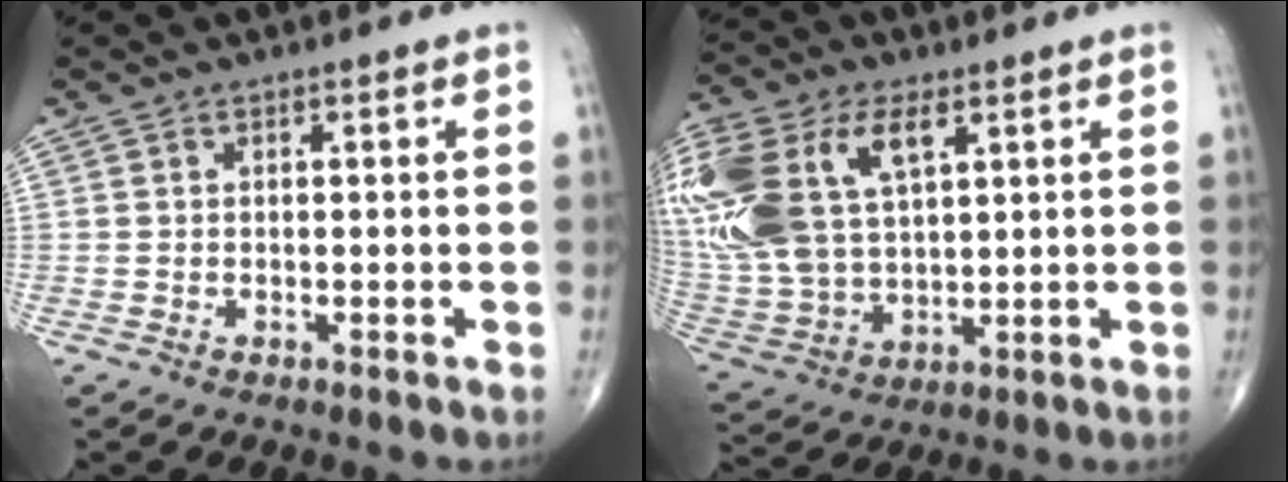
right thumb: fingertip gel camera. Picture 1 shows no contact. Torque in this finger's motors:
{"motor_torque": [-0.40, 1.32, 1.69, 1.08, 0.23]}